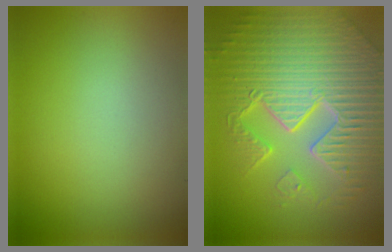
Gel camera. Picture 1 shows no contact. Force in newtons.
{"total": 10.8, "press": 7.0, "slide": 8.3}